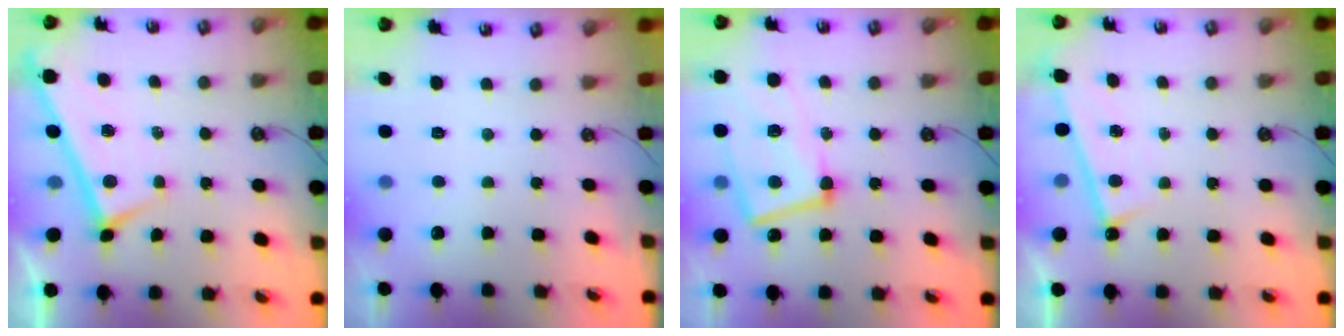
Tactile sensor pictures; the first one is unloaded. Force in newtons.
{"total": 0.0}
{"total": 11.0, "press": 10.8, "slide": 1.9}
{"total": 0.6, "press": 0.1, "slide": 0.6}